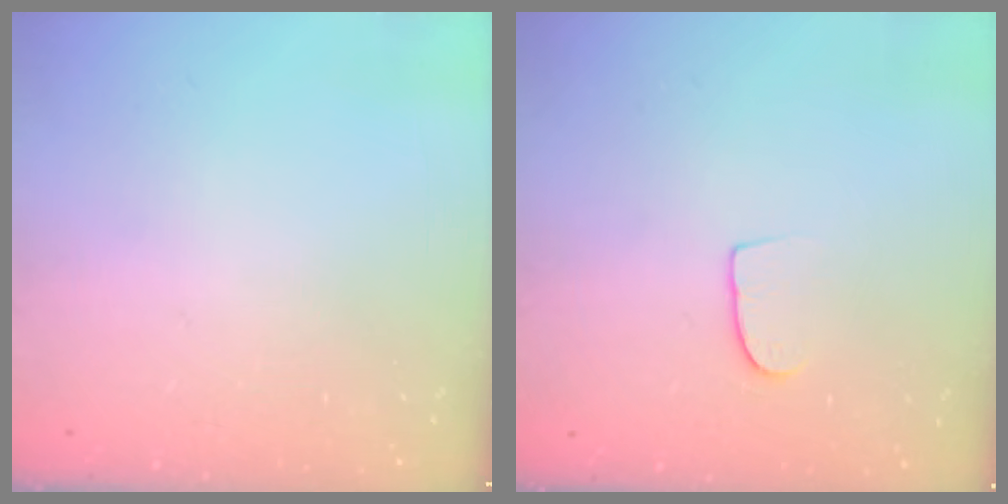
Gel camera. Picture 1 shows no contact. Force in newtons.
{"total": 6.8, "press": 6.8, "slide": 0.6}